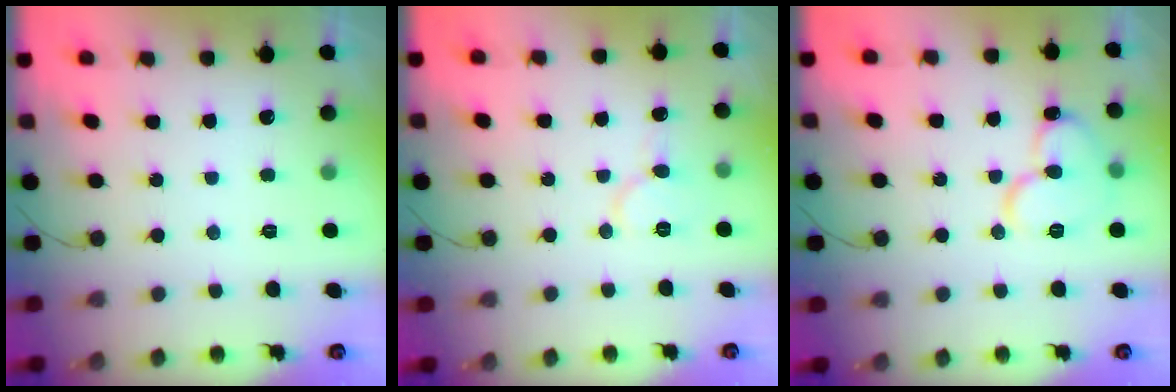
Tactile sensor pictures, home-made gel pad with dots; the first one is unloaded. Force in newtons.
{"total": 6.1, "press": 6.1, "slide": 0.5}
{"total": 11.4, "press": 11.3, "slide": 1.4}